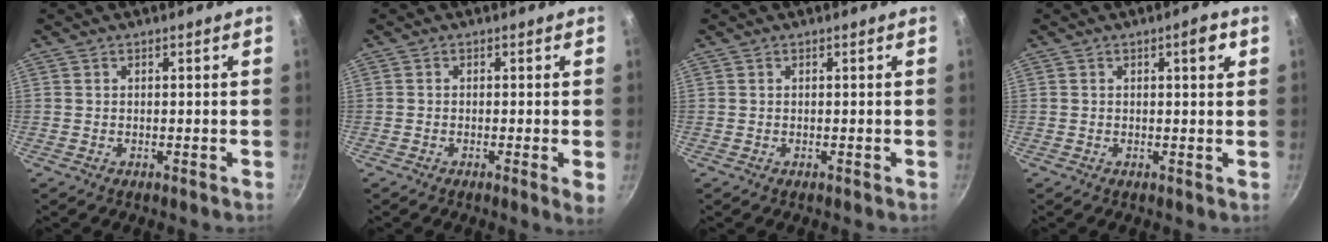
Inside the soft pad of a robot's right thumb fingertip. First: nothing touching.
{"total": 2.6, "force": [-0.6, 0.2, 2.5], "torque": [-0.039, -0.008, -0.012]}
{"total": 0.0}
{"total": 3.6, "force": [1.2, 0.6, 3.3], "torque": [-0.046, 0.002, 0.016]}